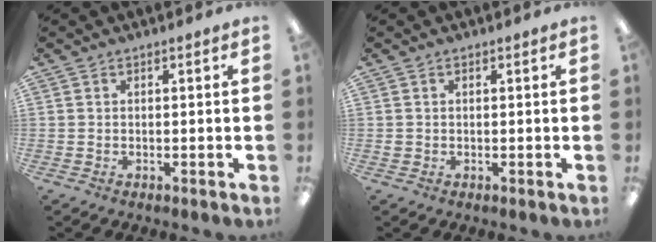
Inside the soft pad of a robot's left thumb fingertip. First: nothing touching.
{"total": 0.9, "force": [0.2, 0.8, 0.3], "torque": [-0.007, 0.005, 0.002]}